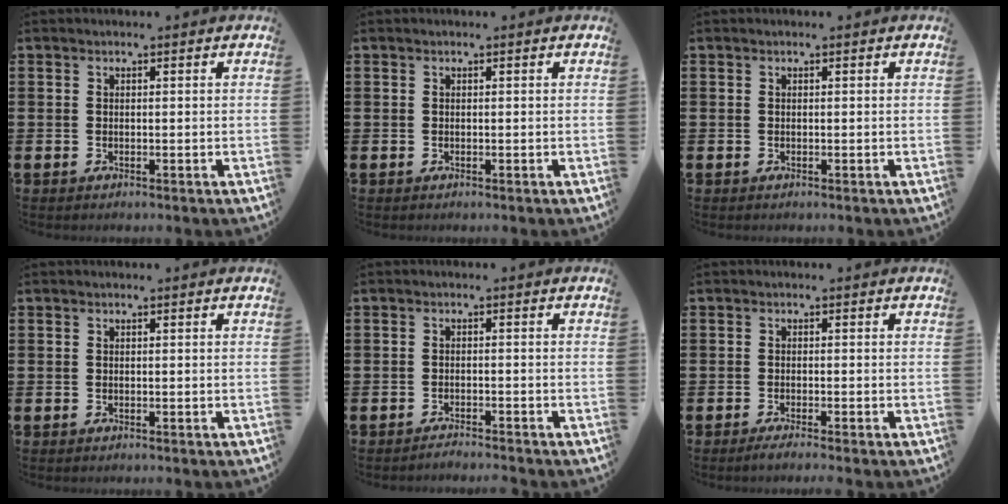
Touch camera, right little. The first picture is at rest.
{"total": 0.0}
{"total": 0.0}
{"total": 0.0}
{"total": 1.3, "force": [-1.3, -0.1, 0.2], "torque": [-0.004, 0.001, -0.026]}
{"total": 1.1, "force": [-0.8, 0.0, 0.8], "torque": [-0.012, -0.003, -0.014]}